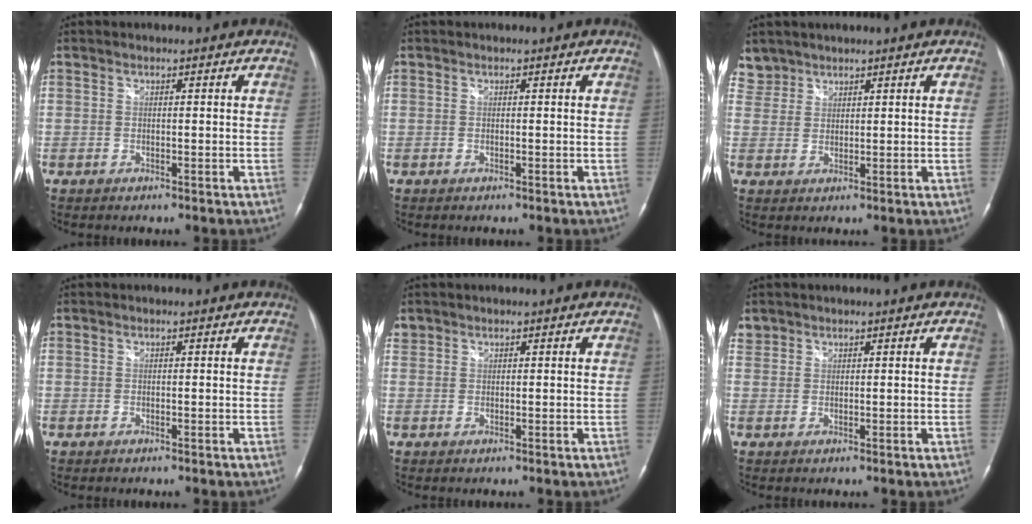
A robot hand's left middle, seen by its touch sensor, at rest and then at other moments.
{"total": 0.0}
{"total": 3.1, "force": [2.7, 1.5, -0.6], "torque": [0.019, 0.010, 0.054]}
{"total": 0.0}
{"total": 1.2, "force": [0.9, 0.8, 0.0], "torque": [0.006, 0.013, 0.016]}
{"total": 1.7, "force": [1.3, 1.1, -0.1], "torque": [0.008, 0.011, 0.023]}